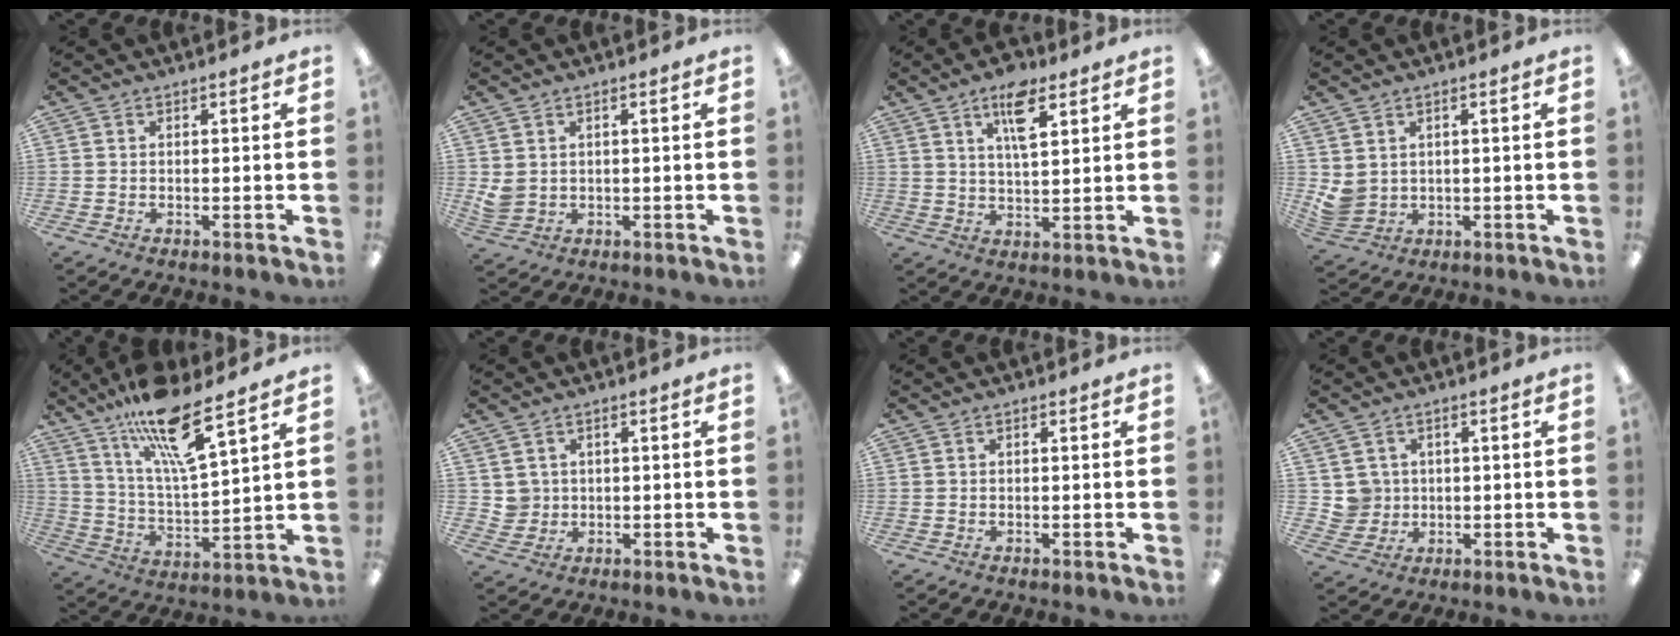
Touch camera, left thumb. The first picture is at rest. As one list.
[{"total": 3.0, "force": [0.8, 2.5, 1.4], "torque": [-0.019, -0.004, 0.017]}, {"total": 9.1, "force": [5.0, 3.5, 6.6], "torque": [-0.102, -0.015, 0.081]}, {"total": 3.9, "force": [1.4, 3.4, 1.3], "torque": [-0.028, -0.012, 0.028]}, {"total": 15.6, "force": [11.3, 2.8, 10.4], "torque": [-0.188, -0.060, 0.185]}, {"total": 3.3, "force": [1.3, 3.0, -0.3], "torque": [0.002, -0.002, 0.023]}, {"total": 0.0}, {"total": 4.3, "force": [1.1, 4.2, -0.1], "torque": [-0.005, 0.005, 0.023]}]